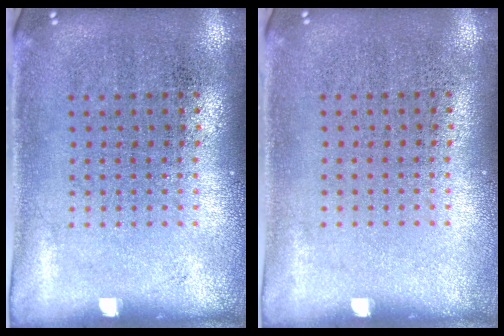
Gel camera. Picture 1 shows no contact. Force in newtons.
{"total": 0.0}